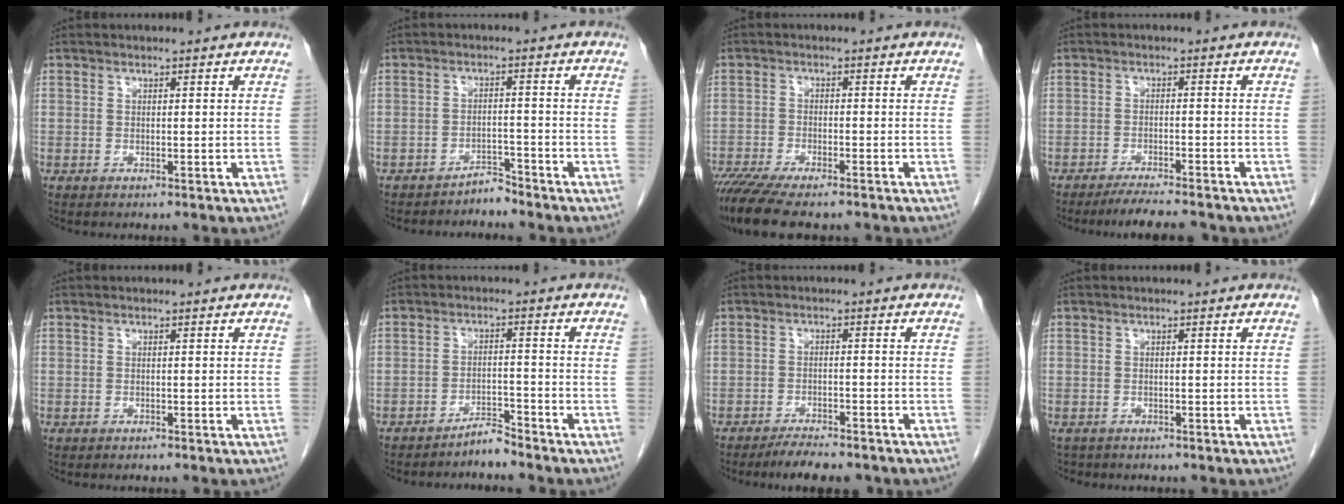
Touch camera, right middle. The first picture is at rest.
{"total": 2.4, "force": [-2.4, 0.3, 0.0], "torque": [0.008, -0.004, -0.039]}
{"total": 11.9, "force": [-9.7, 2.5, 6.4], "torque": [-0.104, -0.015, -0.152]}
{"total": 6.8, "force": [-6.1, 0.2, 3.0], "torque": [-0.045, -0.018, -0.097]}
{"total": 0.0}
{"total": 2.9, "force": [-2.8, 0.0, 0.6], "torque": [-0.004, -0.008, -0.051]}
{"total": 6.2, "force": [-5.2, 1.6, 2.9], "torque": [-0.044, -0.007, -0.079]}
{"total": 2.0, "force": [-1.7, 1.0, 0.1], "torque": [-0.006, -0.001, -0.026]}